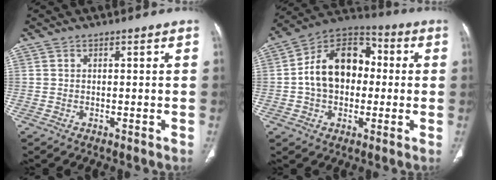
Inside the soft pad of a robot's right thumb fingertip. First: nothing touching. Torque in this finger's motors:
{"motor_torque": [1.88, 2.04, 1.46, -0.43, 0.14]}